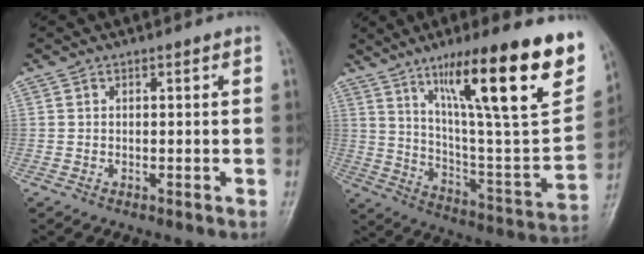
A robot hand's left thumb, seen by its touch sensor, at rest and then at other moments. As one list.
[{"total": 29.4, "force": [15.7, 5.2, 24.3], "torque": [-0.354, -0.046, 0.254]}]